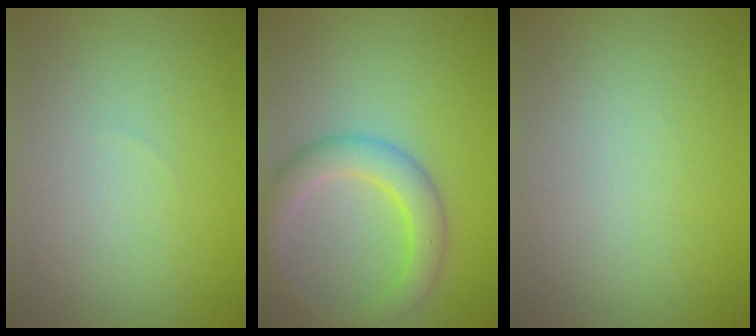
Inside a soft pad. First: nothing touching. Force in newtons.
{"total": 4.1, "press": 4.1, "slide": 0.0}
{"total": 0.0}